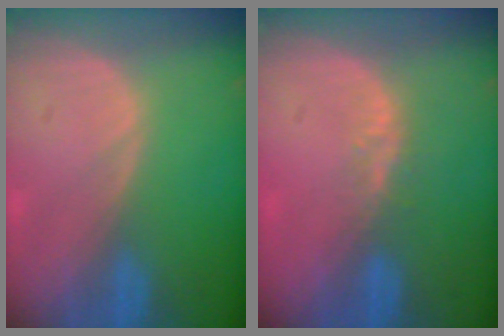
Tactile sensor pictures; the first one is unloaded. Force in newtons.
{"total": 2.8, "press": 2.1, "slide": 1.8}